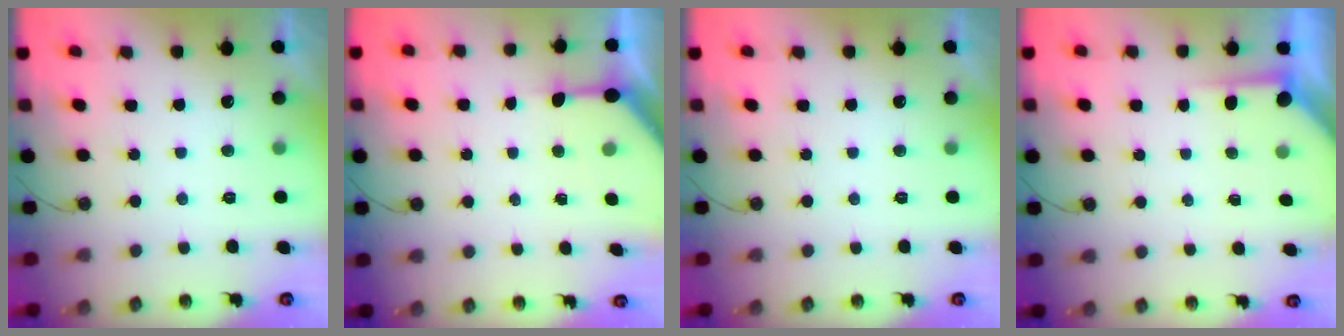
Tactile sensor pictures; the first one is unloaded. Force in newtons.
{"total": 4.8, "press": 4.8, "slide": 0.4}
{"total": 0.0}
{"total": 4.0, "press": 4.0, "slide": 0.2}